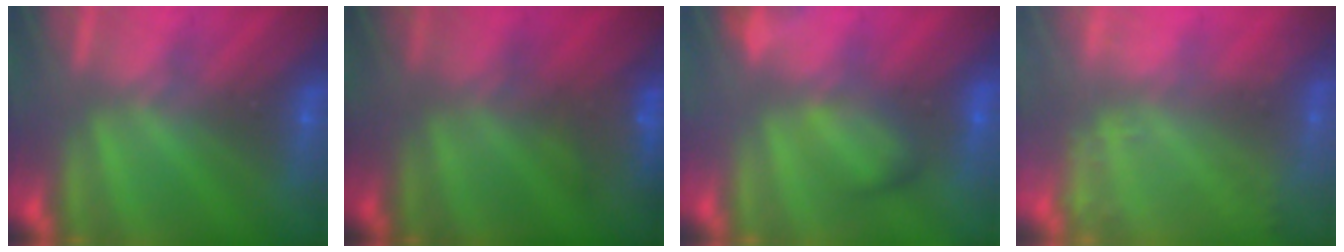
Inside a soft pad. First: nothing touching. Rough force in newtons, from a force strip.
{"total": 3.8}
{"total": 2.6}
{"total": 1.8}